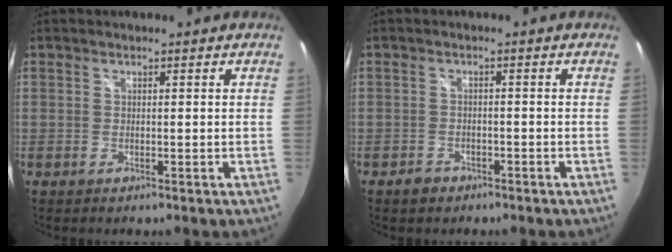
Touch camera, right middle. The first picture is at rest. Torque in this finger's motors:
{"motor_torque": [0.57, -0.50, 0.00, 0.00]}